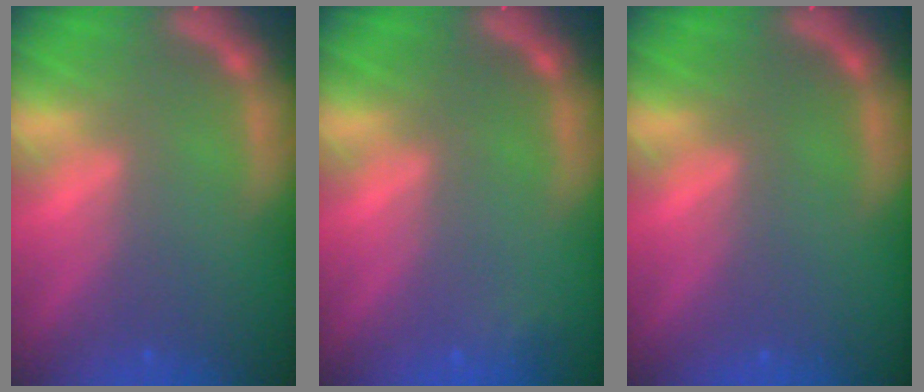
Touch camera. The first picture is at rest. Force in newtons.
{"total": 0.9}
{"total": 0.0}